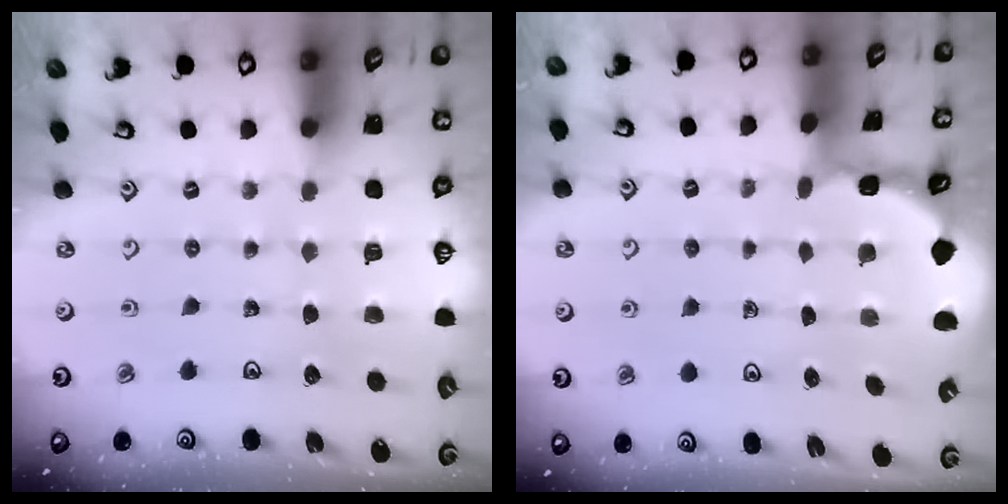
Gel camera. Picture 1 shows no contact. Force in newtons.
{"total": 1.6, "press": 1.6, "slide": 0.2}